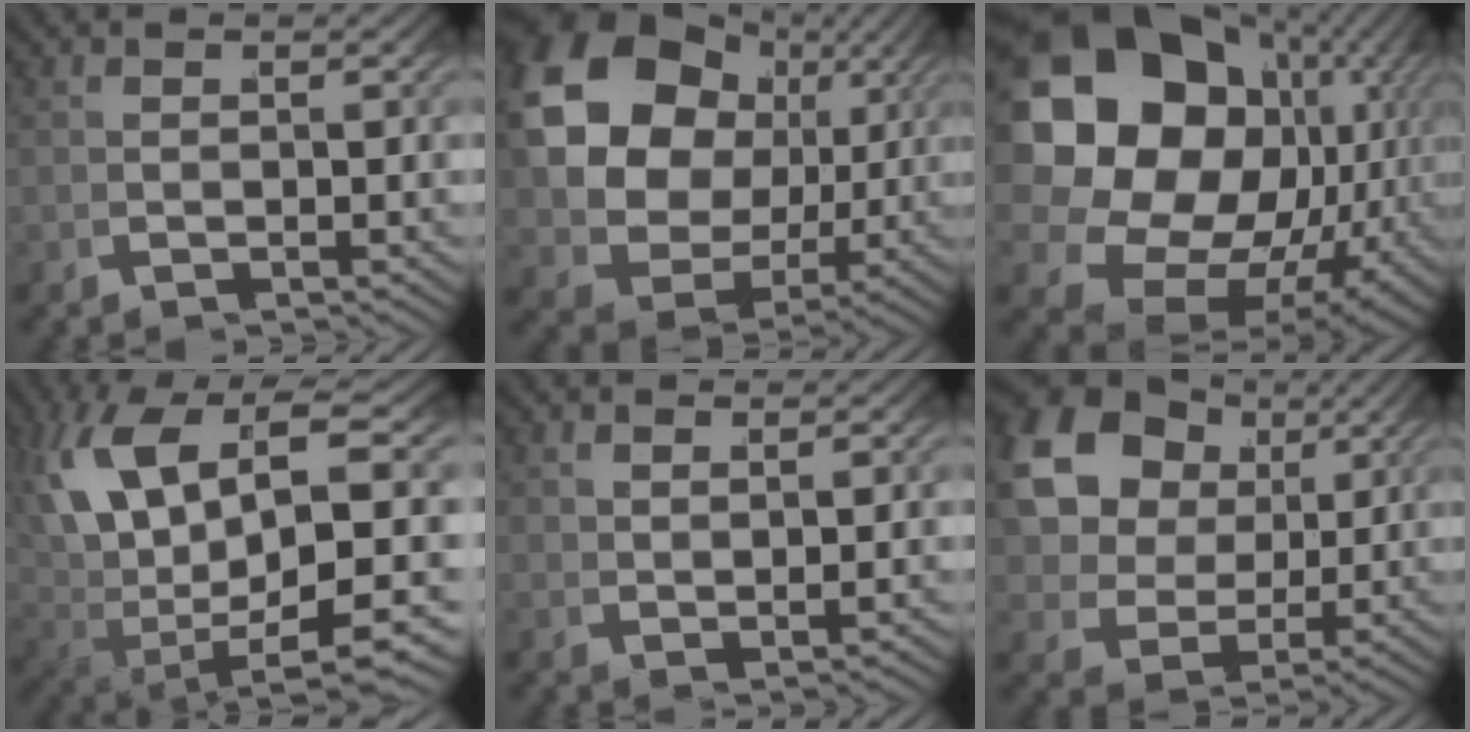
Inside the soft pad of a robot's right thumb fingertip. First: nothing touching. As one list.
[{"total": 17.5, "force": [2.2, 13.4, 11.1], "torque": [-0.262, -0.031, 0.044]}, {"total": 29.0, "force": [1.2, 21.2, 19.8], "torque": [-0.378, -0.035, 0.027]}, {"total": 15.5, "force": [0.0, 9.8, 12.0], "torque": [-0.284, -0.045, 0.033]}, {"total": 1.3, "force": [1.2, 0.0, 0.4], "torque": [-0.007, 0.006, 0.028]}, {"total": 13.7, "force": [3.5, 10.5, 8.1], "torque": [-0.194, -0.019, 0.065]}]